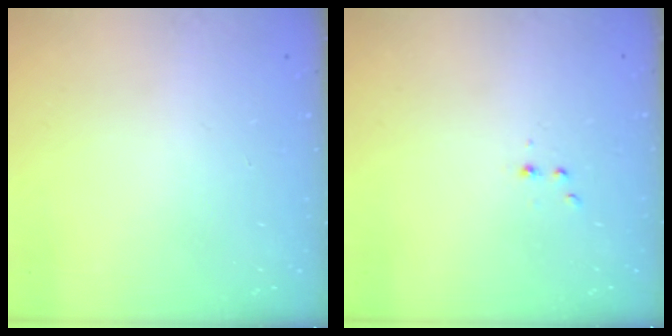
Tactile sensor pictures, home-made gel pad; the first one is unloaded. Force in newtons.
{"total": 2.3, "press": 2.1, "slide": 0.9}